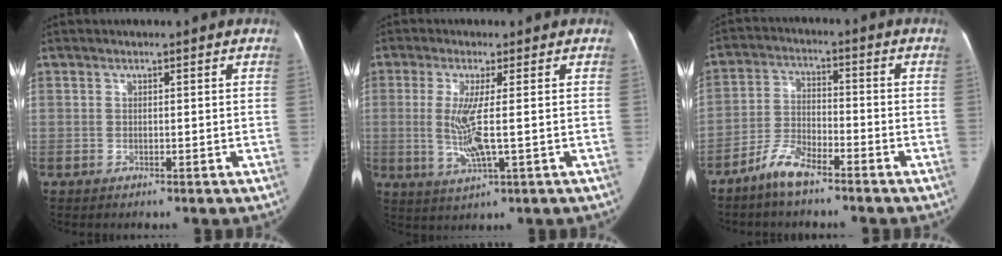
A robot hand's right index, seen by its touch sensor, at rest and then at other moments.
{"total": 6.6, "force": [-0.2, 0.5, 6.6], "torque": [-0.141, -0.013, -0.004]}
{"total": 6.5, "force": [-5.0, 2.2, 3.5], "torque": [-0.081, 0.000, -0.100]}